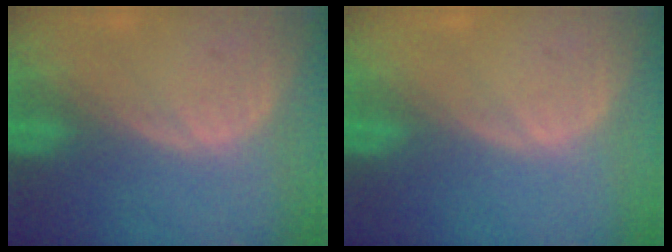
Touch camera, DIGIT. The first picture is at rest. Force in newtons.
{"total": 0.0}